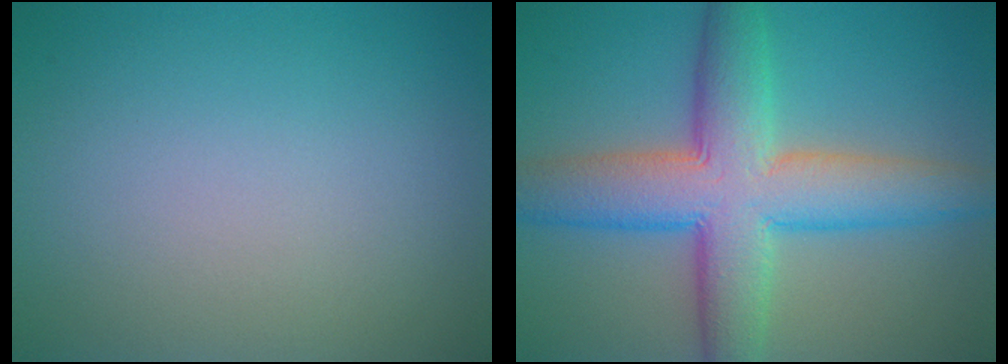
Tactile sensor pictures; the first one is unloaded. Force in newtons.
{"total": 9.6, "press": 9.6, "slide": 0.3}